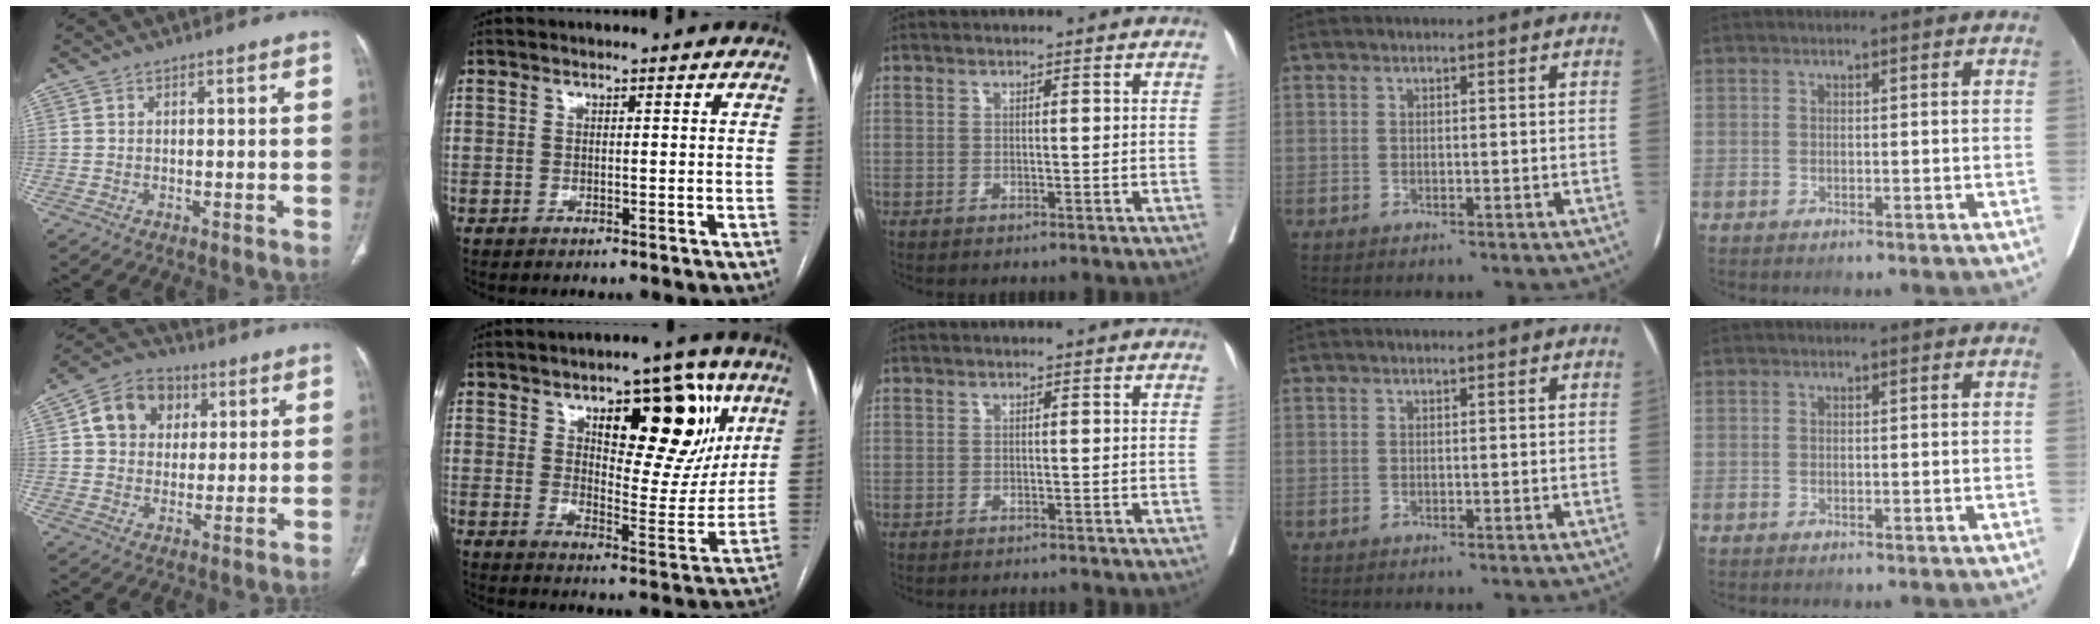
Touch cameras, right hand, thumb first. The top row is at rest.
{"thumb": {"total": 10.9, "force": [3.3, 8.8, 5.4], "torque": [-0.063, -0.001, 0.048]}, "index": {"total": 17.9, "force": [8.2, 7.2, 14.2], "torque": [-0.173, 0.011, 0.122]}, "middle": {"total": 3.8, "force": [-3.6, 0.5, 1.0], "torque": [-0.005, -0.007, -0.046]}}